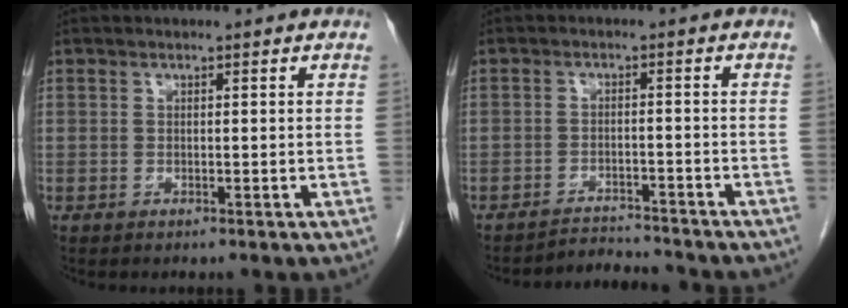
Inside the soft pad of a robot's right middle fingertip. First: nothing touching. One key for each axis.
{"total": 4.7, "fx": -4.6, "fy": -0.1, "fz": -0.2, "tx": 0.002, "ty": -0.002, "tz": -0.071}